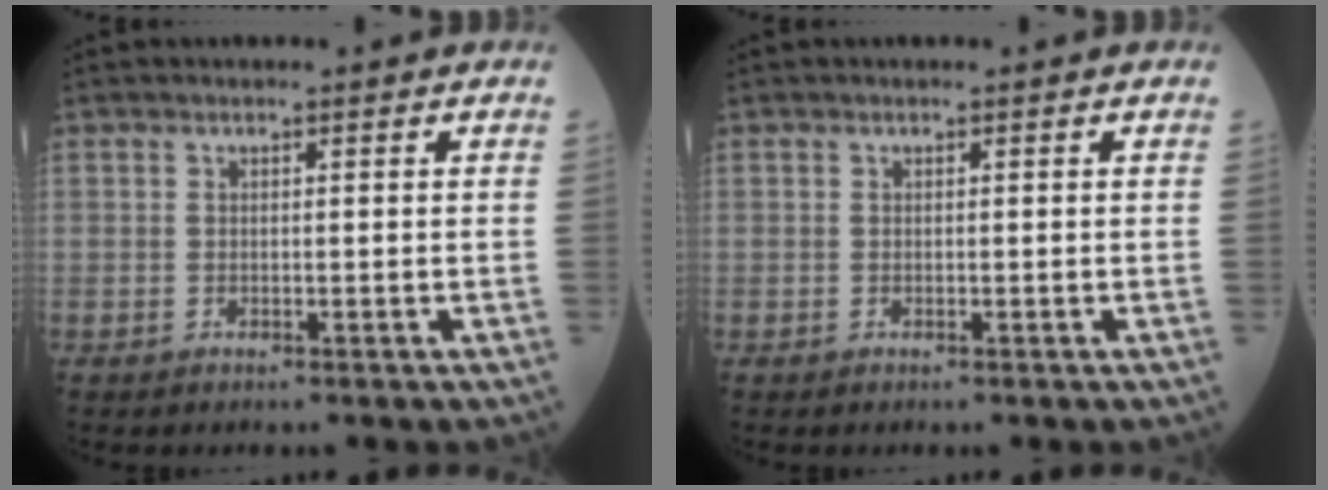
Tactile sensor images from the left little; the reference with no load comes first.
{"total": 0.0}